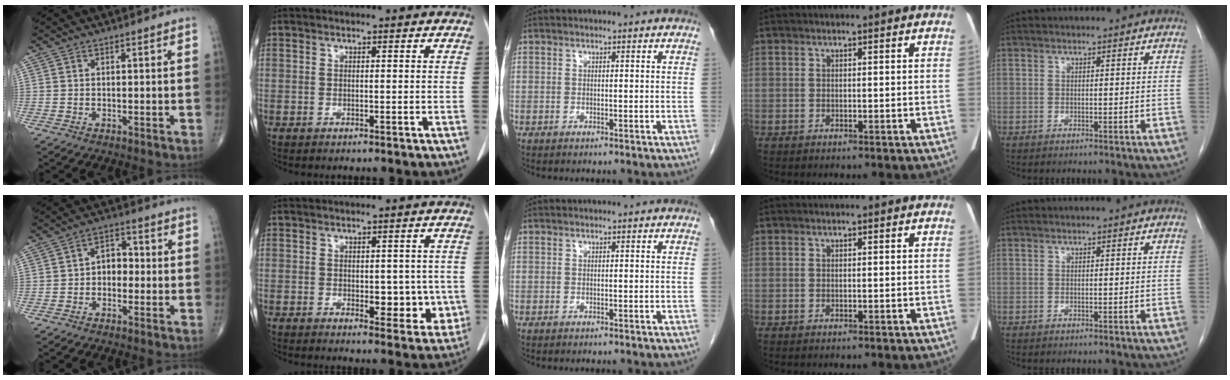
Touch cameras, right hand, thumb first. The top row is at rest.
{"thumb": {"total": 4.6, "force": [-0.7, 3.4, 3.0], "torque": [-0.022, 0.021, -0.025]}, "index": {"total": 5.4, "force": [-0.4, 3.3, 4.3], "torque": [-0.036, -0.001, 0.003]}}